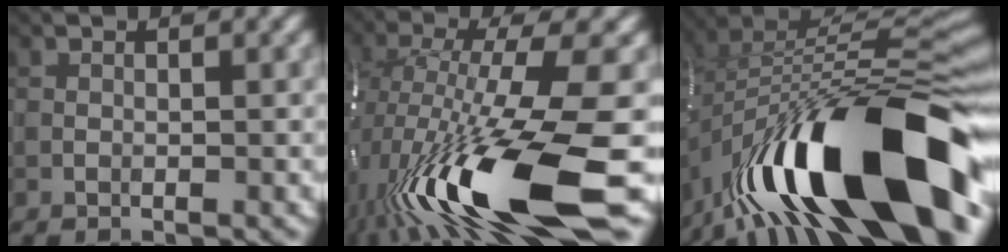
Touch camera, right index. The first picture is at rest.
{"total": 15.8, "force": [-5.4, 3.3, 14.5], "torque": [-0.276, -0.014, -0.084]}
{"total": 17.3, "force": [-8.8, 6.9, 13.2], "torque": [-0.208, 0.010, -0.151]}